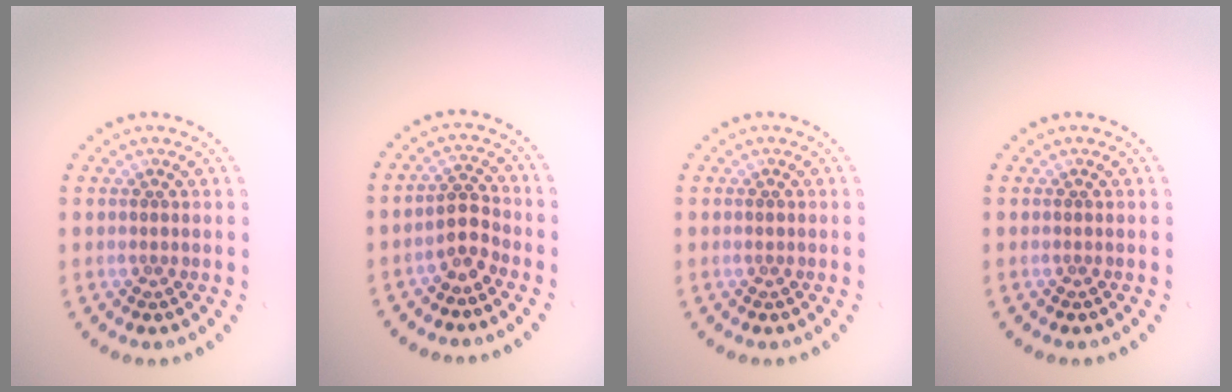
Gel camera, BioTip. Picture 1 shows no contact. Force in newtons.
{"total": 2.2, "press": 2.0, "slide": 1.1}
{"total": 0.5, "press": 0.5, "slide": 0.2}
{"total": 0.0}